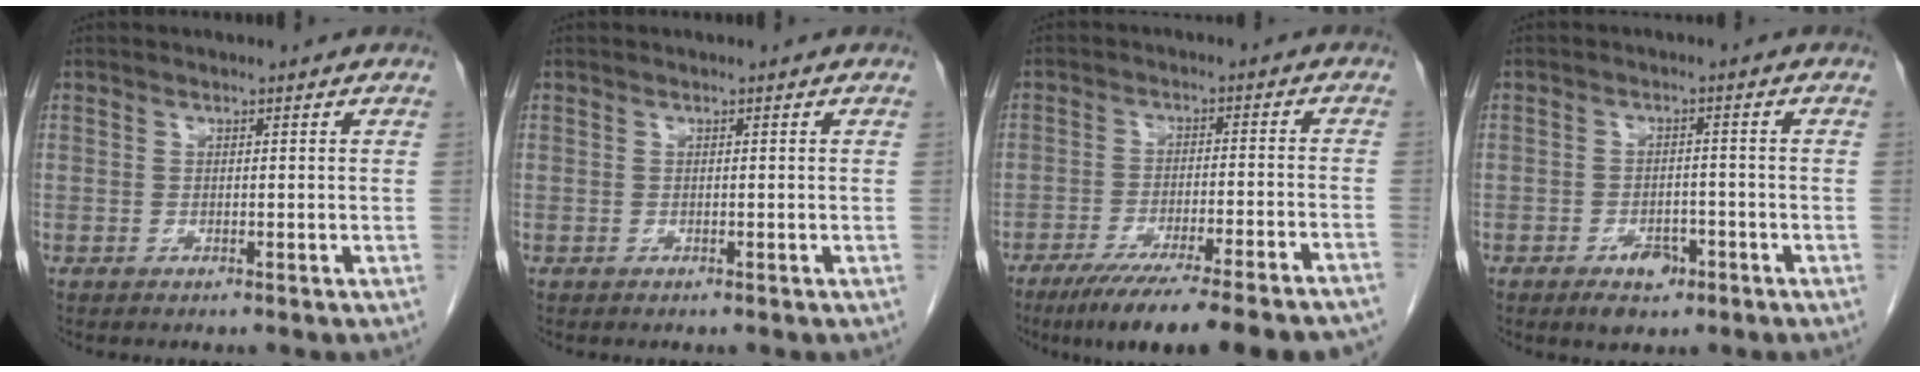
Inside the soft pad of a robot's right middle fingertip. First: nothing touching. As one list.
[{"total": 0.0}, {"total": 20.3, "force": [-16.9, 0.9, 11.2], "torque": [-0.106, -0.032, -0.235]}, {"total": 4.3, "force": [-2.5, 2.3, 2.6], "torque": [-0.039, 0.002, -0.032]}]